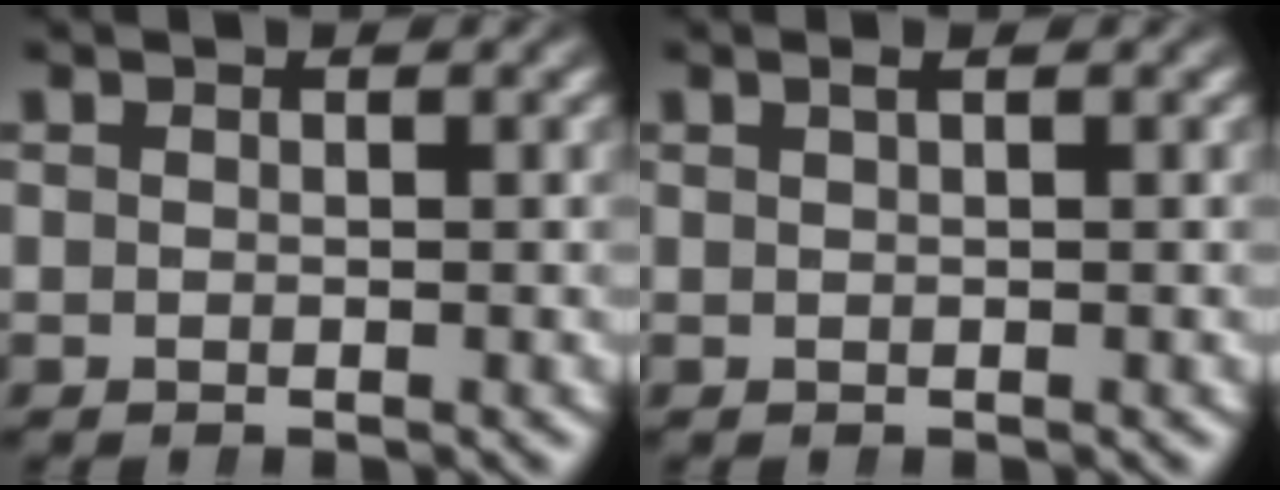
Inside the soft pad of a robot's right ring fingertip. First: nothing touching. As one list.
[{"total": 0.8, "force": [0.4, -0.2, 0.7], "torque": [-0.005, 0.007, 0.008]}]